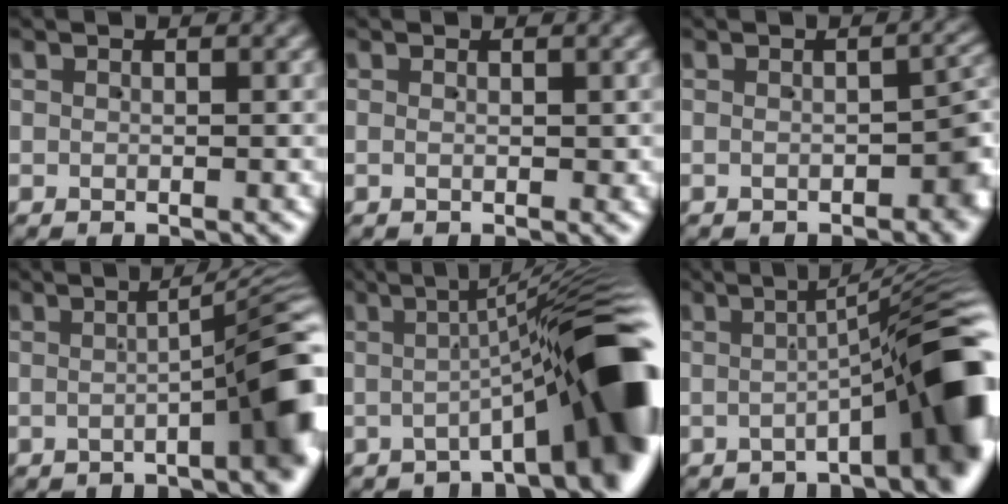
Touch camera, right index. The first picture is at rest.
{"total": 0.0}
{"total": 3.2, "force": [-1.3, 1.5, 2.5], "torque": [-0.022, -0.004, -0.019]}
{"total": 7.2, "force": [-1.9, 1.1, 6.8], "torque": [-0.073, 0.021, -0.036]}
{"total": 12.2, "force": [-2.6, 3.1, 11.5], "torque": [-0.131, 0.019, -0.044]}
{"total": 10.6, "force": [-3.2, 2.5, 9.8], "torque": [-0.102, 0.017, -0.052]}